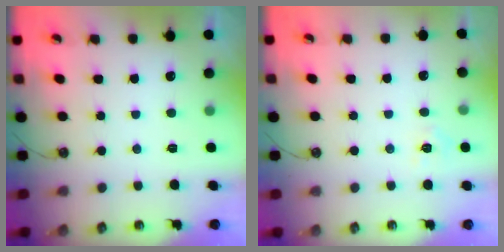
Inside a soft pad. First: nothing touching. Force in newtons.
{"total": 8.7, "press": 8.6, "slide": 0.8}